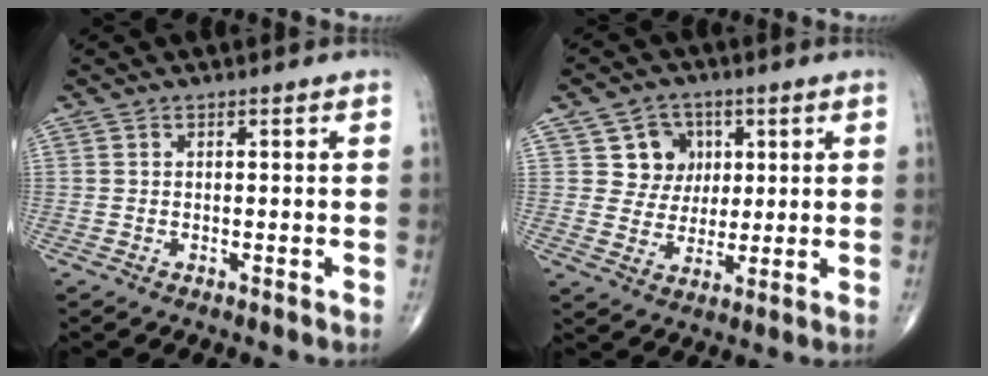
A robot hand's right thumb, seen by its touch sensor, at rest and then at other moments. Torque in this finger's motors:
{"motor_torque": [-0.39, 0.34, -0.09, -0.01, 0.01]}